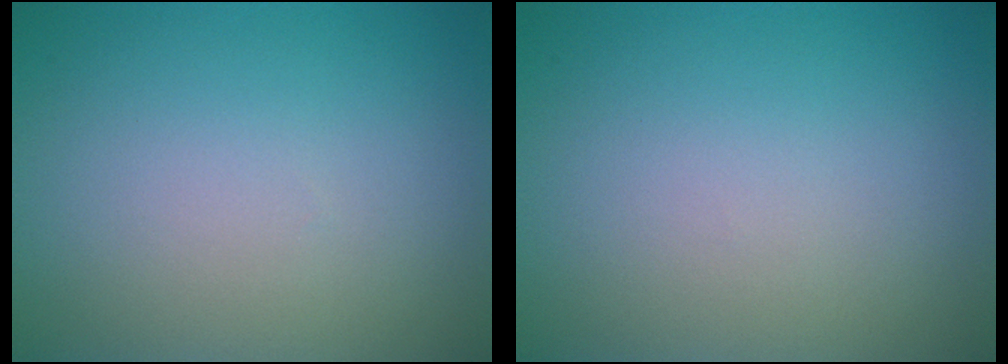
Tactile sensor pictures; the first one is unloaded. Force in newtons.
{"total": 0.0}